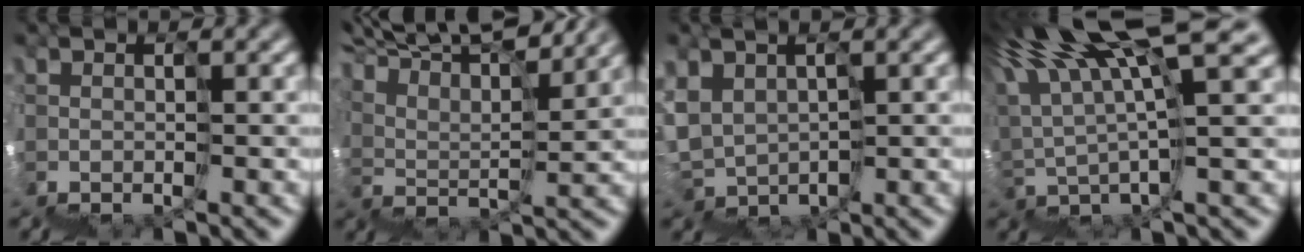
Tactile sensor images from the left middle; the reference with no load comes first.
{"total": 11.2, "force": [10.8, 1.4, 2.9], "torque": [-0.073, 0.034, 0.152]}
{"total": 2.7, "force": [-0.6, 2.4, 1.1], "torque": [-0.015, 0.007, -0.011]}
{"total": 9.7, "force": [5.2, 1.3, 8.0], "torque": [-0.162, 0.017, 0.100]}